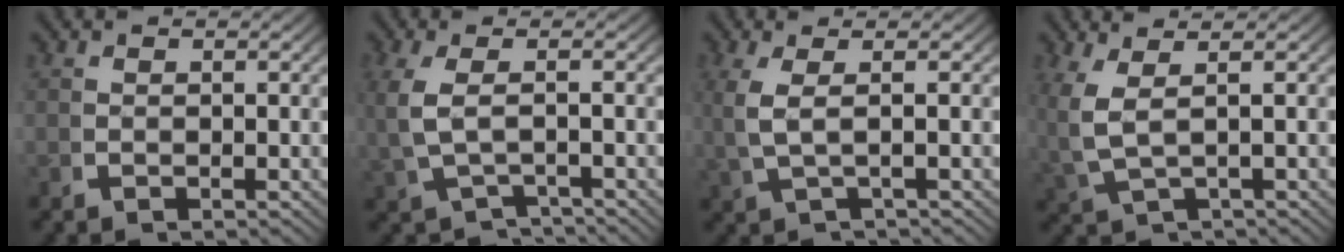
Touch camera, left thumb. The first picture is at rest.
{"total": 3.7, "force": [-1.5, 1.7, 2.9], "torque": [-0.080, -0.010, -0.008]}
{"total": 3.0, "force": [-0.1, 1.1, 2.8], "torque": [-0.081, -0.007, 0.016]}
{"total": 3.2, "force": [0.6, 1.6, 2.7], "torque": [-0.074, -0.008, 0.028]}